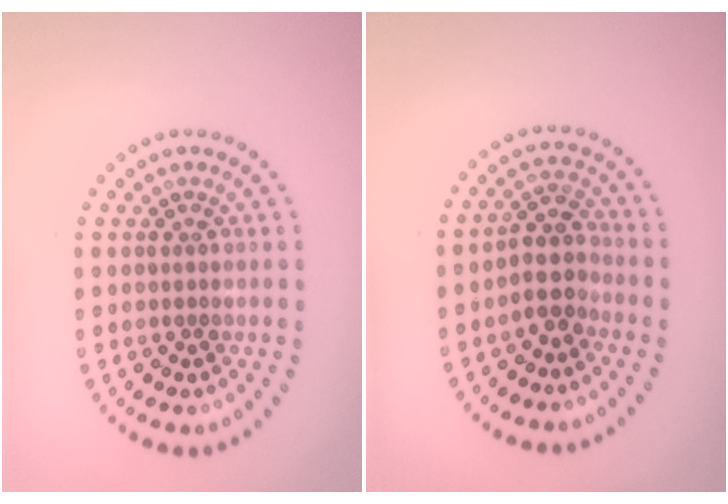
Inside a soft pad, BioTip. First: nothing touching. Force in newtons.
{"total": 2.8, "press": 2.3, "slide": 1.6}